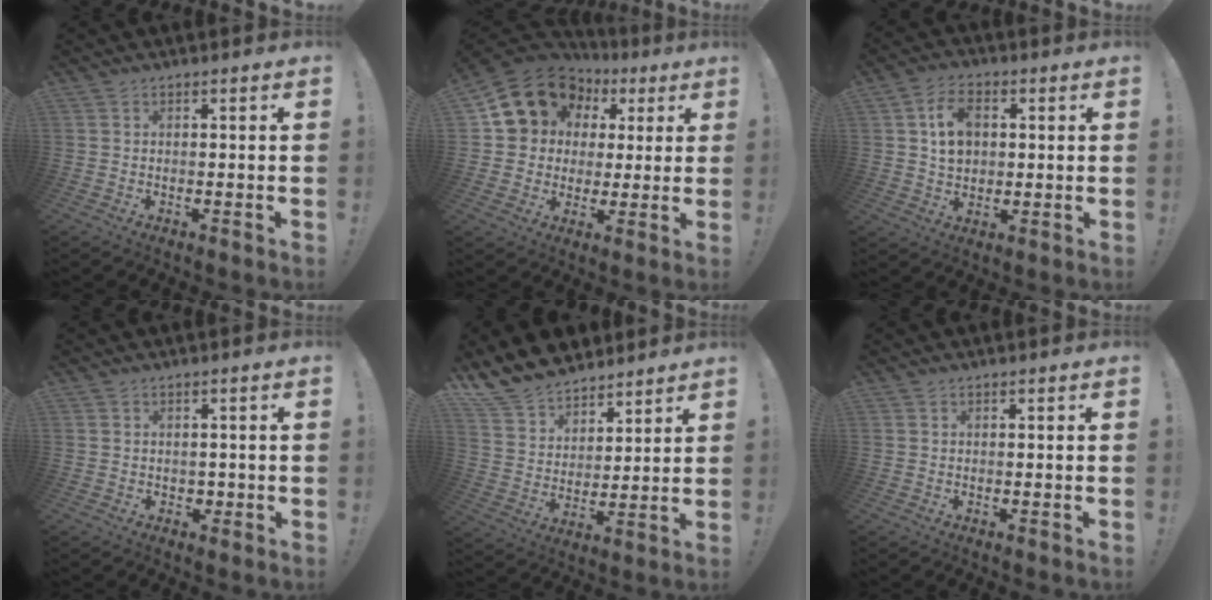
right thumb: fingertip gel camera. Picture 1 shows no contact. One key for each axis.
{"total": 15.0, "fx": 6.1, "fy": 12.7, "fz": 5.4, "tx": -0.077, "ty": -0.029, "tz": 0.132}
{"total": 10.0, "fx": 2.3, "fy": 7.6, "fz": 6.1, "tx": -0.087, "ty": 0.002, "tz": 0.042}
{"total": 1.7, "fx": 0.0, "fy": 1.6, "fz": 0.4, "tx": 0.004, "ty": -0.003, "tz": -0.002}
{"total": 13.0, "fx": 11.3, "fy": 5.9, "fz": 2.2, "tx": -0.062, "ty": -0.092, "tz": 0.217}
{"total": 0.0}